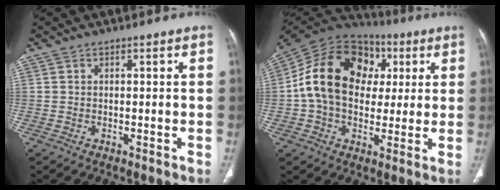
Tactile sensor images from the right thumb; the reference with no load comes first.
{"total": 20.1, "force": [2.7, 14.9, 13.1], "torque": [-0.221, 0.031, 0.039]}